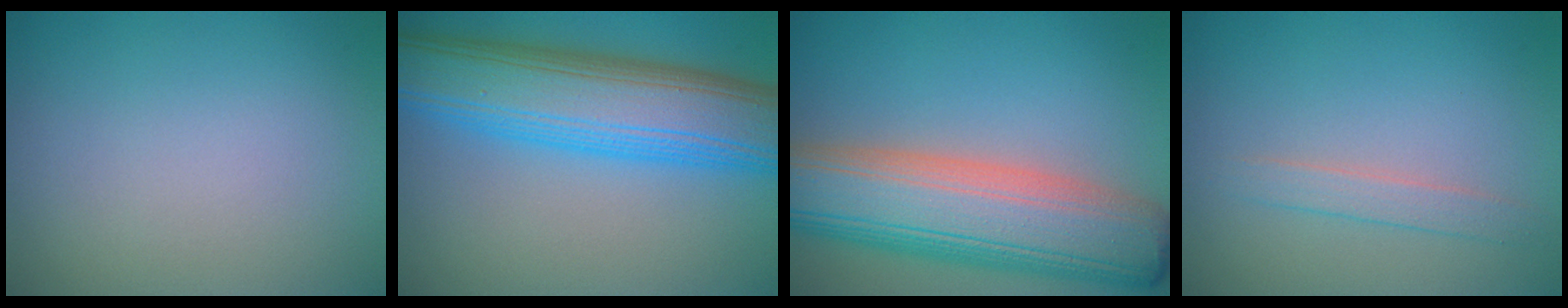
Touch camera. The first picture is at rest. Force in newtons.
{"total": 11.1, "press": 11.1, "slide": 0.1}
{"total": 11.6, "press": 11.6, "slide": 0.7}
{"total": 1.5, "press": 1.5, "slide": 0.0}